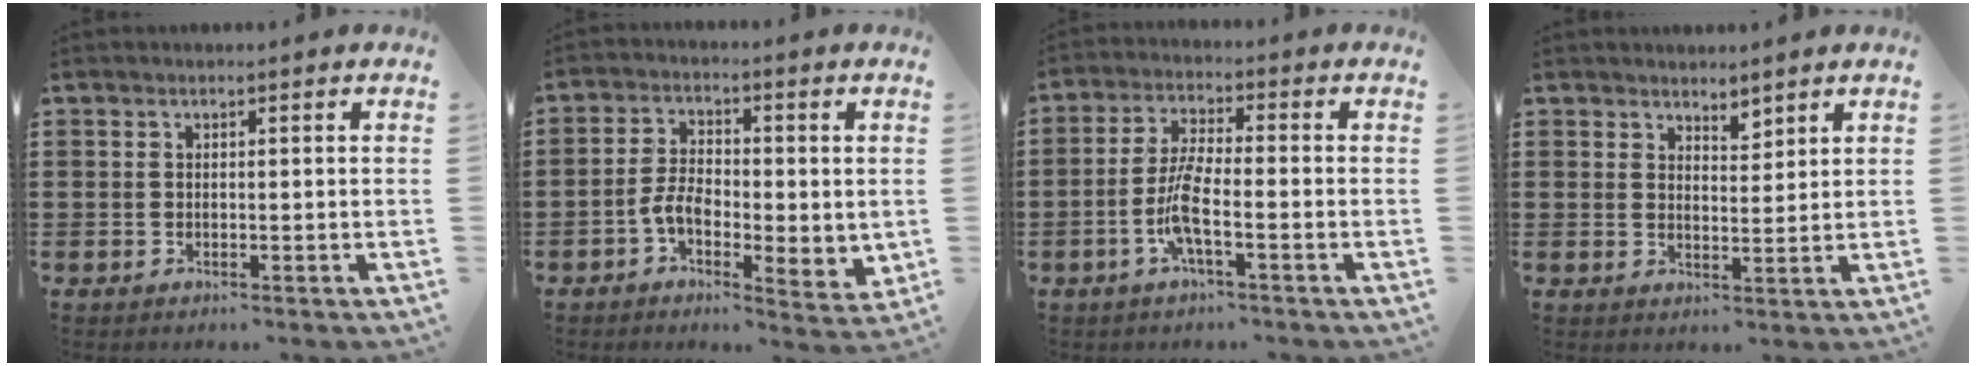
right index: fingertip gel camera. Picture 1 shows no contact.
{"total": 5.8, "force": [-1.2, 3.1, 4.7], "torque": [-0.103, 0.002, -0.027]}
{"total": 5.9, "force": [-2.3, 1.0, 5.3], "torque": [-0.125, -0.014, -0.050]}
{"total": 2.8, "force": [2.6, 0.9, 0.2], "torque": [-0.011, 0.002, 0.050]}